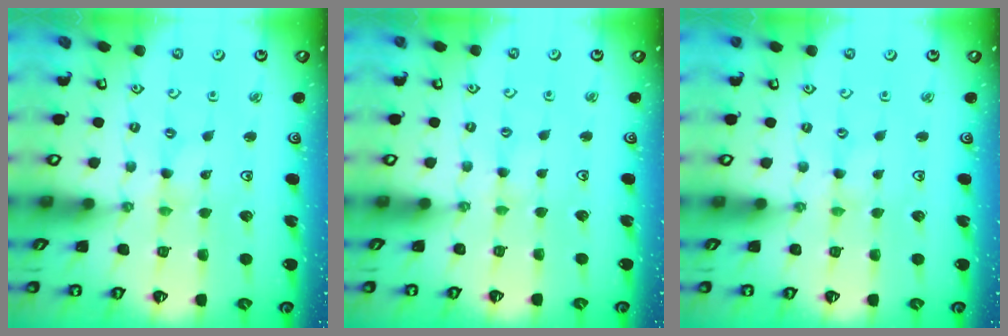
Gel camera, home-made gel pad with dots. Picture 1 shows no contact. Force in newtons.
{"total": 1.5, "press": 1.4, "slide": 0.3}
{"total": 0.0}